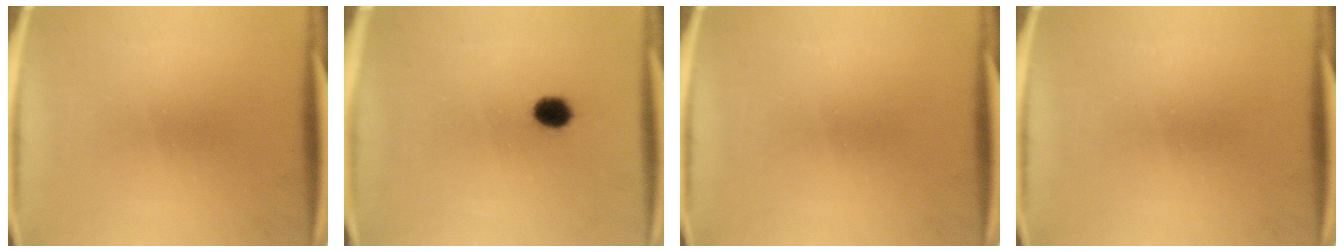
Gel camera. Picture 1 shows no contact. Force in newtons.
{"total": 3.4}
{"total": 0.0}
{"total": 0.0}